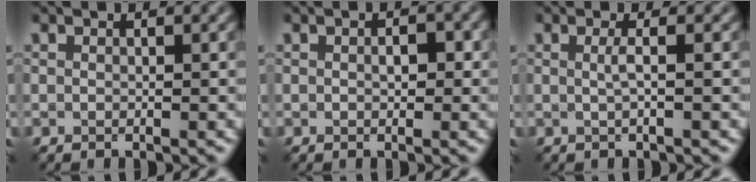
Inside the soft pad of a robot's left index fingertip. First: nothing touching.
{"total": 1.5, "force": [0.1, 0.8, 1.2], "torque": [-0.014, 0.000, 0.000]}
{"total": 1.3, "force": [0.0, 0.3, 1.2], "torque": [-0.022, 0.001, -0.003]}